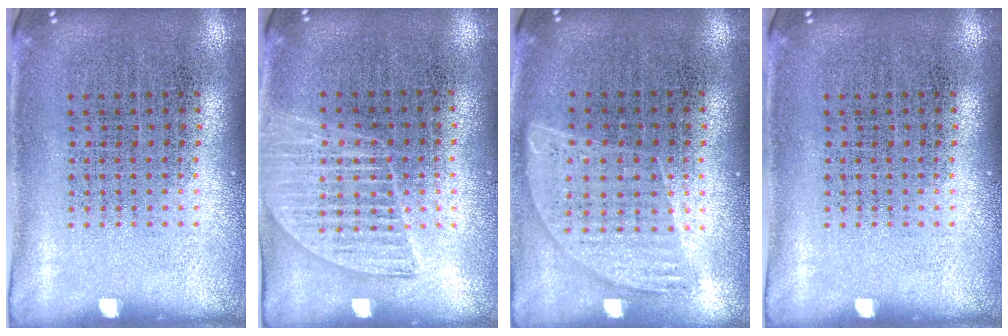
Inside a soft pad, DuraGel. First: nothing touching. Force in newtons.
{"total": 1.3, "press": 1.2, "slide": 0.6}
{"total": 0.9, "press": 0.8, "slide": 0.4}
{"total": 0.0}